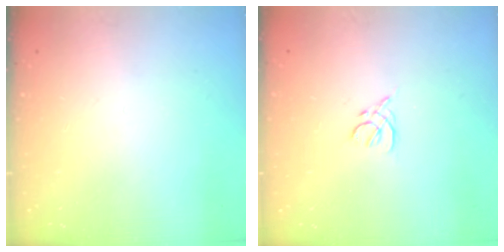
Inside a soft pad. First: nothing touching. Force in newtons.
{"total": 2.0, "press": 1.9, "slide": 0.6}